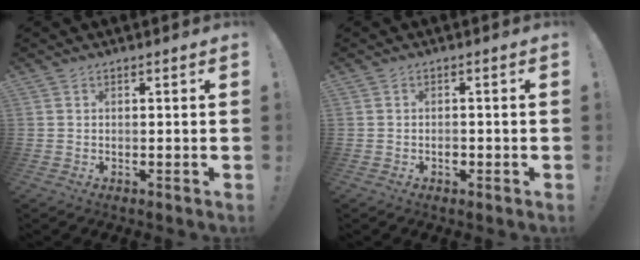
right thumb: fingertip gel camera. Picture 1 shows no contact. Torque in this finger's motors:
{"motor_torque": [0.40, 0.13, 0.23, -0.21, 0.00]}